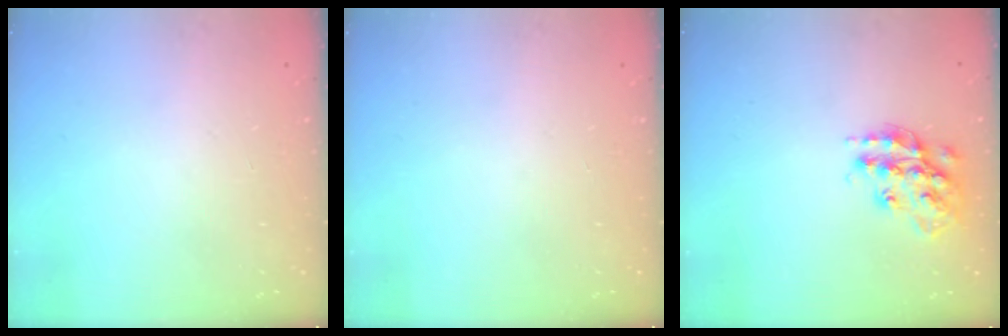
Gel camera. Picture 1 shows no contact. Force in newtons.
{"total": 0.0}
{"total": 16.3, "press": 16.3, "slide": 0.8}